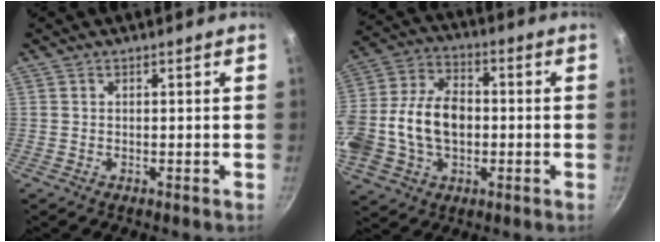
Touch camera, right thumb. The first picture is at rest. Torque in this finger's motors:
{"motor_torque": [2.58, 2.42, 1.61, -1.15, 0.21]}